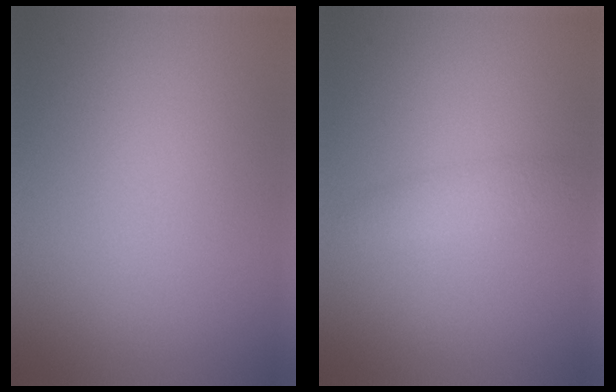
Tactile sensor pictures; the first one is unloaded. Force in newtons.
{"total": 1.5, "press": 1.5, "slide": 0.0}